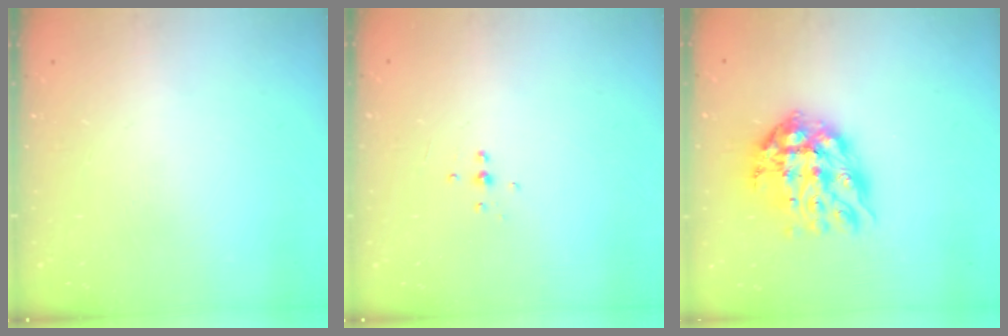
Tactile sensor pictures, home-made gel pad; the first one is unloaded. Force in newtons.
{"total": 3.2, "press": 3.2, "slide": 0.3}
{"total": 14.3, "press": 14.2, "slide": 1.2}